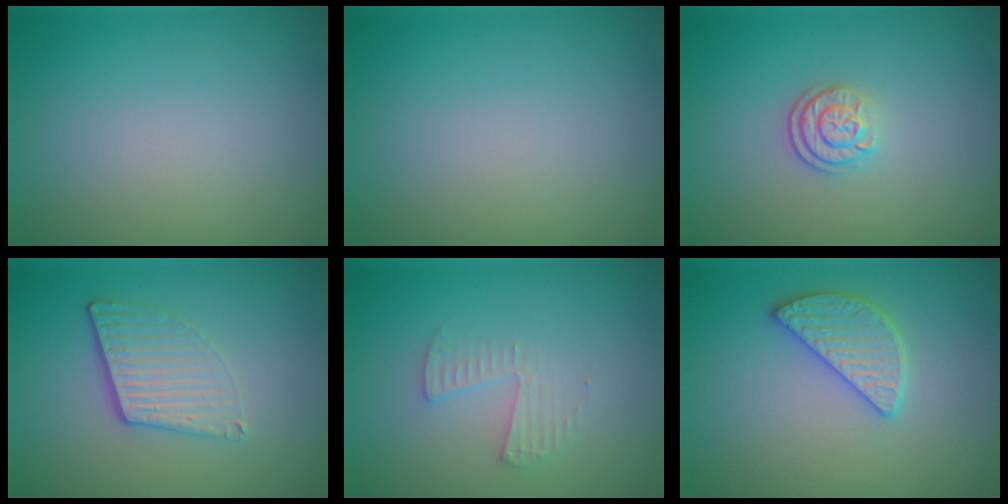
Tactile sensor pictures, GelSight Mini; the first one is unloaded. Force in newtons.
{"total": 0.0}
{"total": 2.3, "press": 1.9, "slide": 1.4}
{"total": 4.1, "press": 2.7, "slide": 3.1}
{"total": 1.6, "press": 1.6, "slide": 0.1}
{"total": 2.8, "press": 2.8, "slide": 0.3}